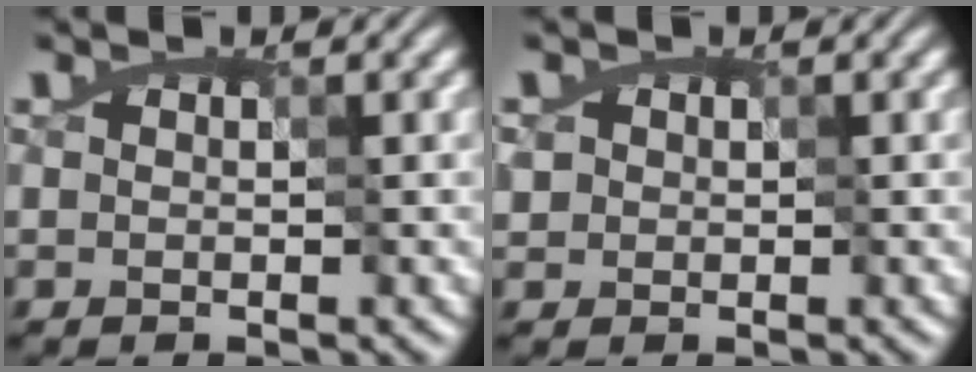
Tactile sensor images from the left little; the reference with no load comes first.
{"total": 1.3, "force": [0.4, 1.2, 0.1], "torque": [-0.019, -0.003, 0.019]}